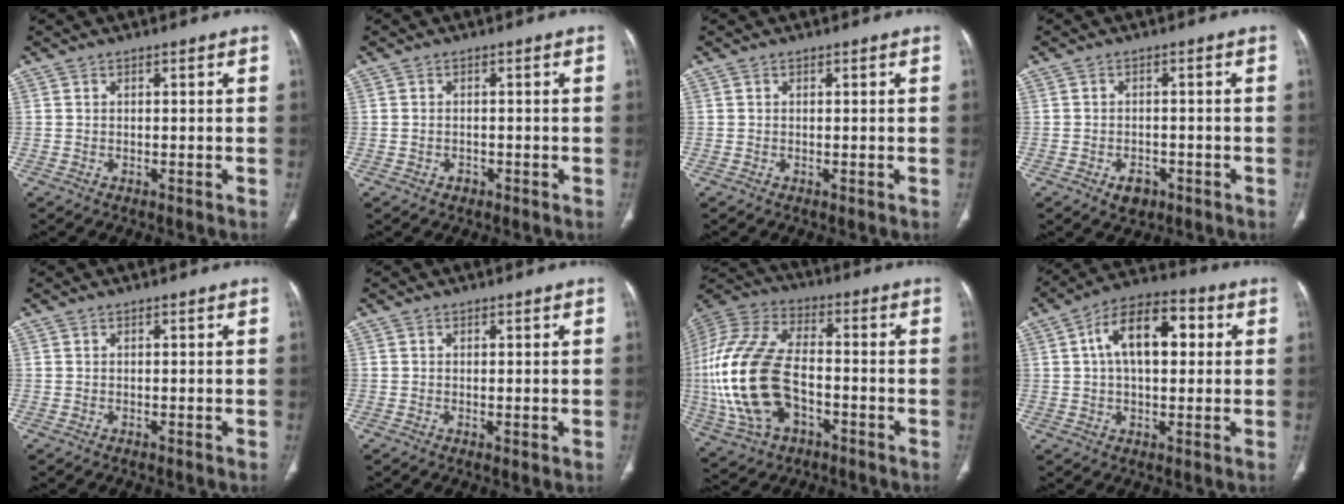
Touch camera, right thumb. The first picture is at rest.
{"total": 1.1, "force": [-0.6, 0.9, 0.4], "torque": [-0.007, 0.007, -0.005]}
{"total": 0.0}
{"total": 3.3, "force": [-1.7, 2.3, 1.7], "torque": [-0.017, 0.006, -0.019]}
{"total": 0.0}
{"total": 0.9, "force": [-0.1, 0.2, 0.9], "torque": [-0.019, -0.006, 0.001]}
{"total": 23.5, "force": [-4.2, 13.9, 18.5], "torque": [-0.419, 0.011, -0.071]}
{"total": 13.6, "force": [2.9, 7.5, 11.0], "torque": [-0.168, 0.026, 0.041]}